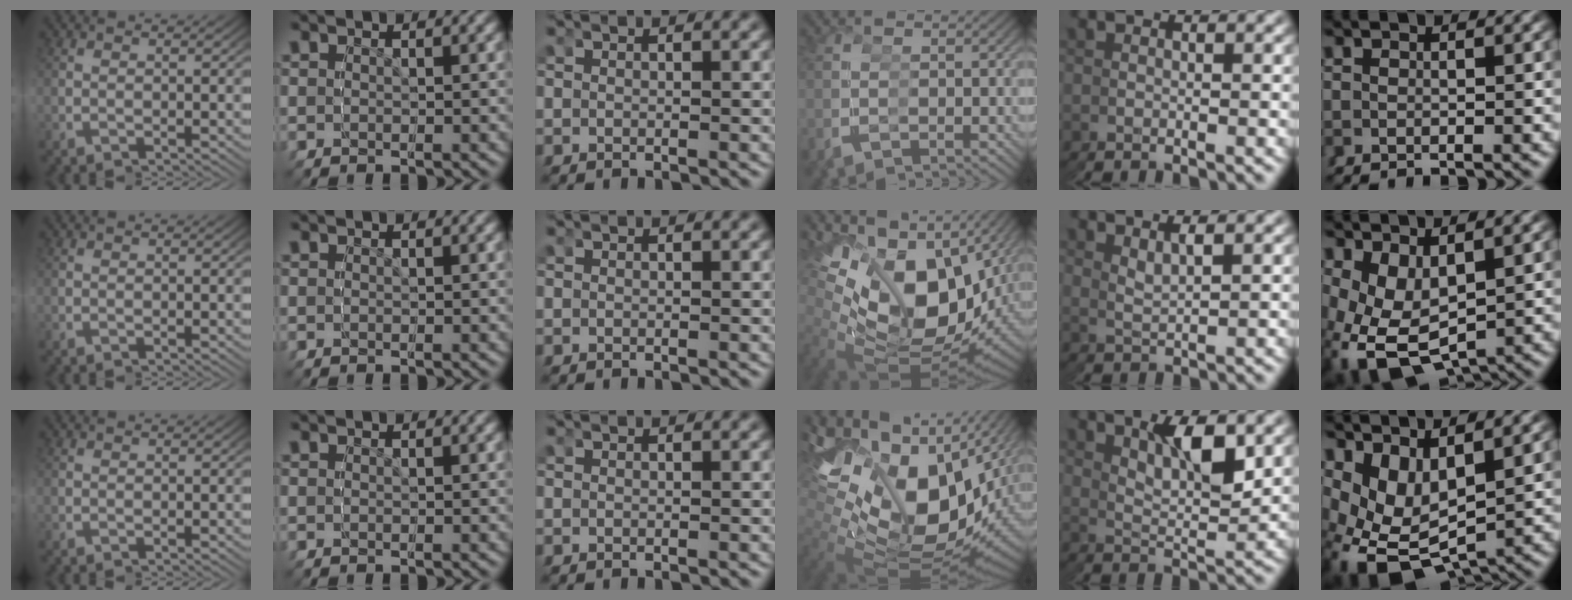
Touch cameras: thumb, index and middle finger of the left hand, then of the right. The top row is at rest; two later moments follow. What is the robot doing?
{"motion": "grasp_and_lifting", "object": "glasses"}